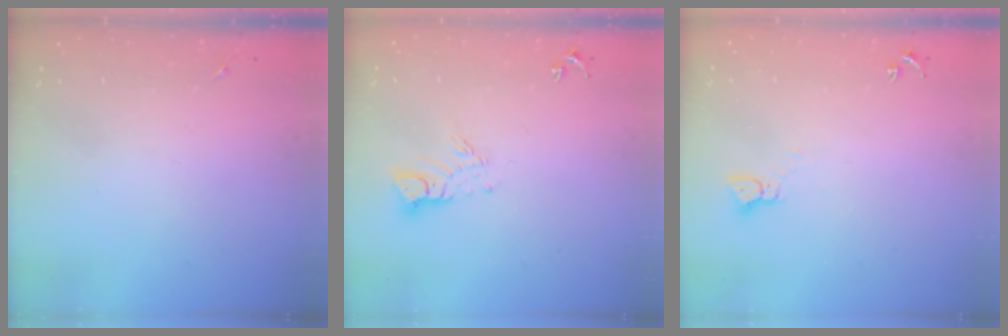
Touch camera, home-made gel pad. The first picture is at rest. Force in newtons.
{"total": 6.7, "press": 6.7, "slide": 0.6}
{"total": 2.3, "press": 2.3, "slide": 0.3}